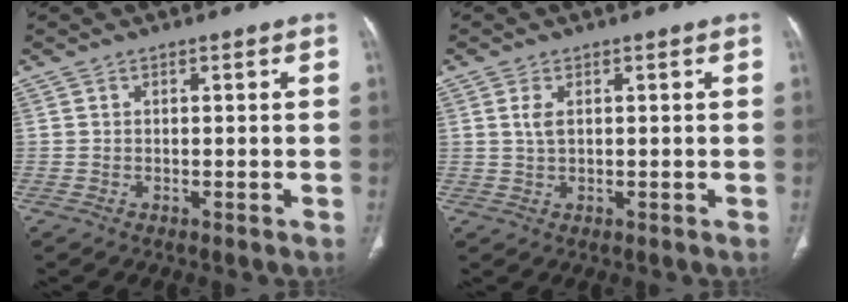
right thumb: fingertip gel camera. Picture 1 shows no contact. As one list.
[{"total": 2.7, "force": [0.8, 1.3, 2.2], "torque": [-0.049, 0.000, 0.020]}]